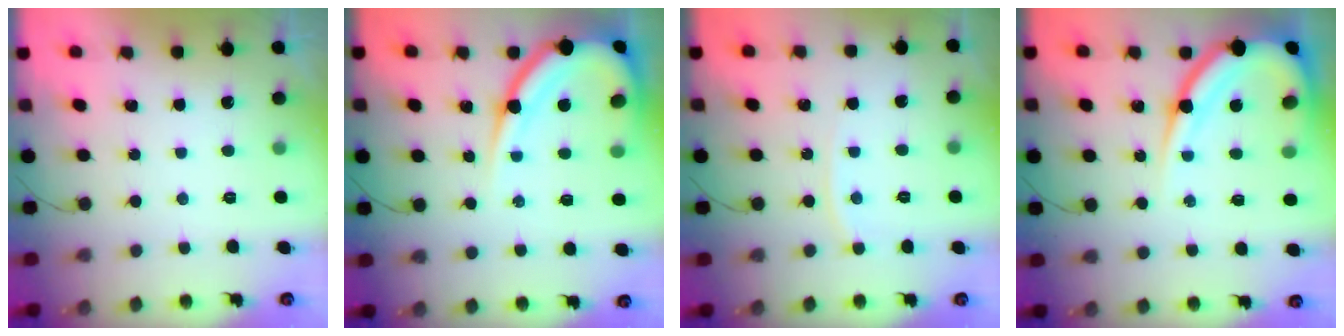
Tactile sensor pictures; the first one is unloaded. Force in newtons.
{"total": 16.1, "press": 16.0, "slide": 1.5}
{"total": 3.5, "press": 3.5, "slide": 0.5}
{"total": 16.7, "press": 16.7, "slide": 1.7}